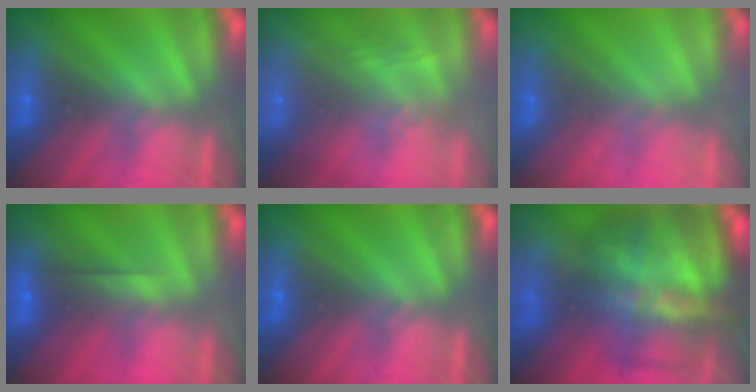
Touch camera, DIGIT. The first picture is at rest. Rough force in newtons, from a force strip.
{"total": 3.3}
{"total": 2.1}
{"total": 2.6}
{"total": 0.0}
{"total": 14.6}